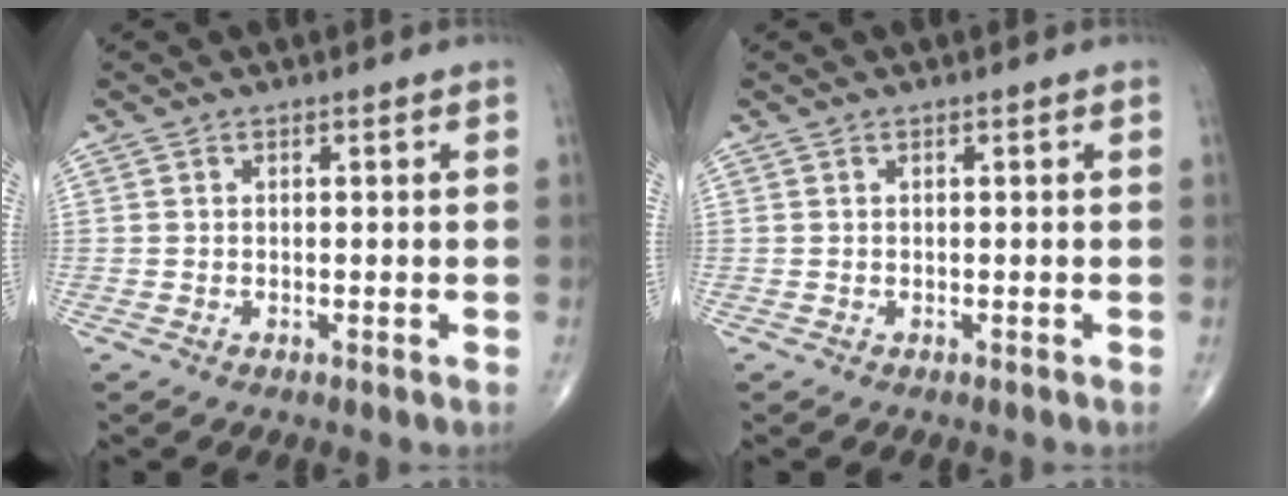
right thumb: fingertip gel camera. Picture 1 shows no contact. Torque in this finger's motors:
{"motor_torque": [0.00, 0.00, 0.00, 0.00, 0.00]}